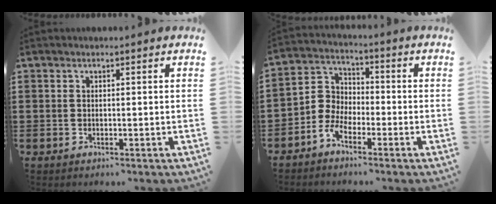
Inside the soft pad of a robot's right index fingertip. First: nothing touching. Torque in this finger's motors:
{"motor_torque": [2.14, 0.00, 0.16, 0.09]}